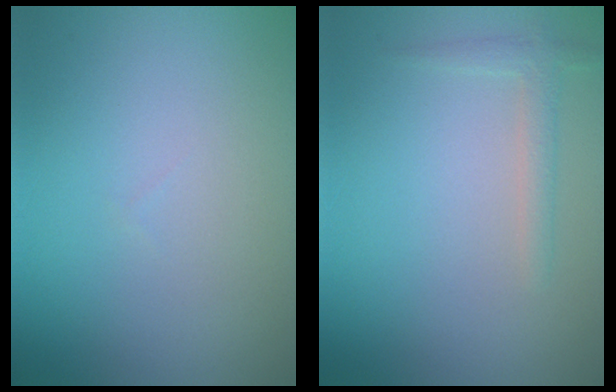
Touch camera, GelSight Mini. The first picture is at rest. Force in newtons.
{"total": 1.5, "press": 1.5, "slide": 0.1}